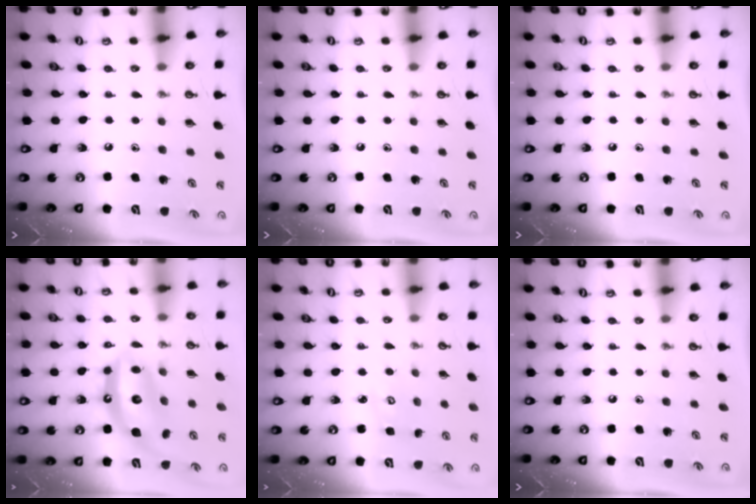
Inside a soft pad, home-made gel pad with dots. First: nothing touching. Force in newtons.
{"total": 0.0}
{"total": 0.0}
{"total": 12.8, "press": 12.8, "slide": 1.1}
{"total": 2.7, "press": 2.7, "slide": 0.3}
{"total": 0.0}